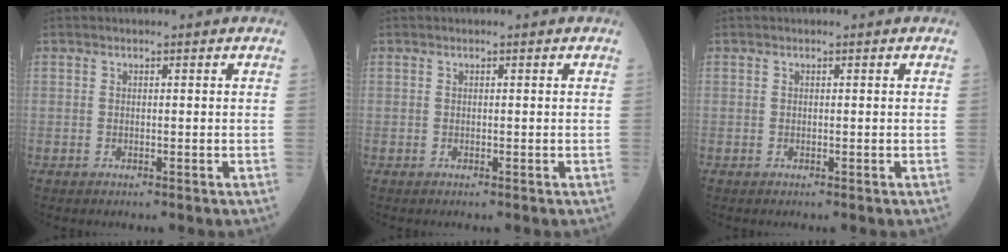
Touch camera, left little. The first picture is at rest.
{"total": 0.0}
{"total": 0.0}